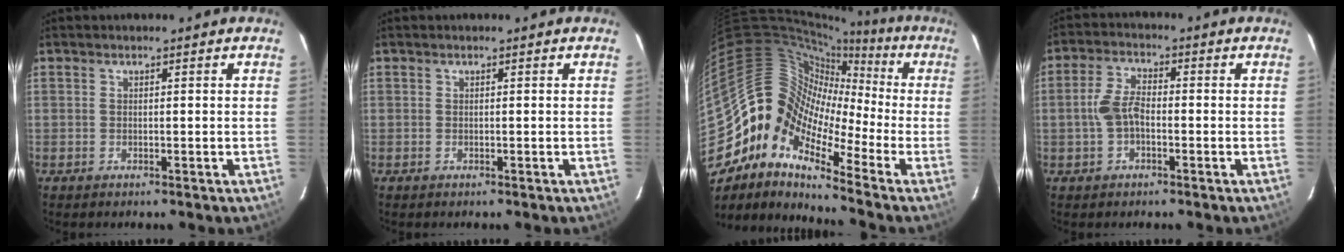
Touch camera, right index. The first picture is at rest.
{"total": 0.0}
{"total": 12.6, "force": [-5.1, 8.5, 7.8], "torque": [-0.125, 0.012, -0.130]}
{"total": 5.5, "force": [-1.2, 3.0, 4.4], "torque": [-0.095, 0.011, -0.019]}